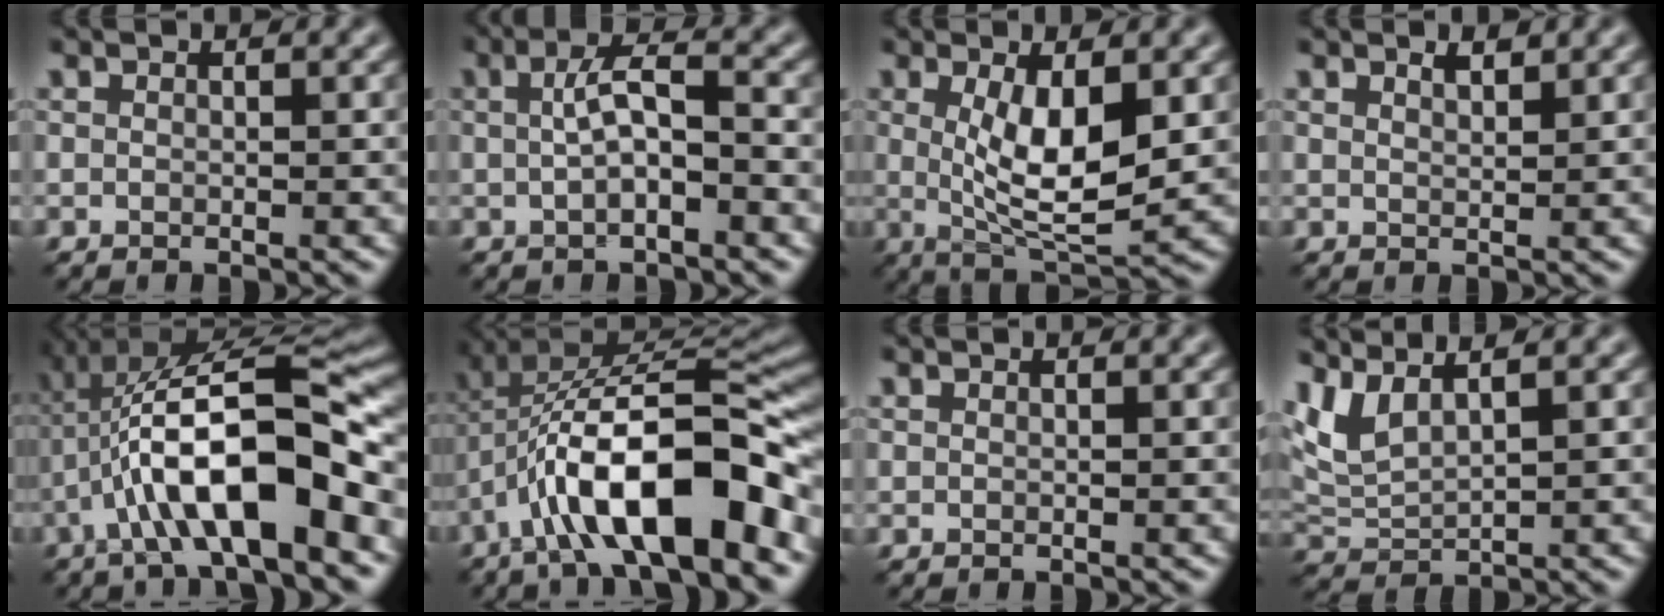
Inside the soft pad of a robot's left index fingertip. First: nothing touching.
{"total": 3.4, "force": [-0.2, 0.9, 3.2], "torque": [-0.061, 0.007, -0.006]}
{"total": 6.5, "force": [0.6, 2.1, 6.1], "torque": [-0.116, -0.011, 0.016]}
{"total": 1.1, "force": [1.0, 0.1, 0.5], "torque": [-0.009, 0.001, 0.017]}
{"total": 11.6, "force": [-3.6, 3.0, 10.6], "torque": [-0.179, 0.023, -0.063]}
{"total": 13.8, "force": [-4.9, 4.6, 12.0], "torque": [-0.194, 0.015, -0.080]}
{"total": 0.0}
{"total": 3.7, "force": [2.5, 1.1, 2.5], "torque": [-0.070, 0.006, 0.058]}